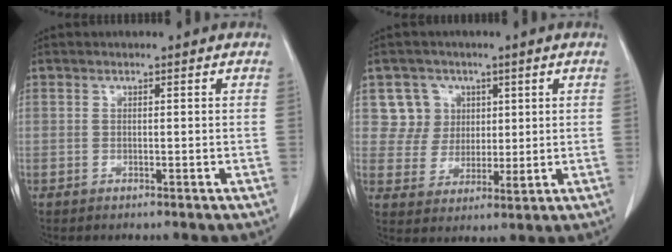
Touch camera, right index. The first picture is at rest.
{"total": 6.3, "force": [2.5, 5.8, 0.4], "torque": [-0.003, 0.011, 0.052]}